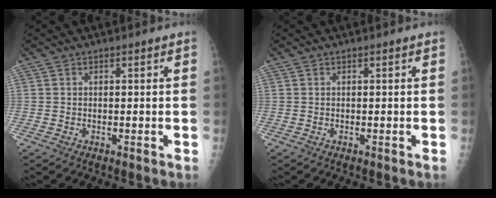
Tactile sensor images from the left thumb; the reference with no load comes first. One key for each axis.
{"total": 0.0}